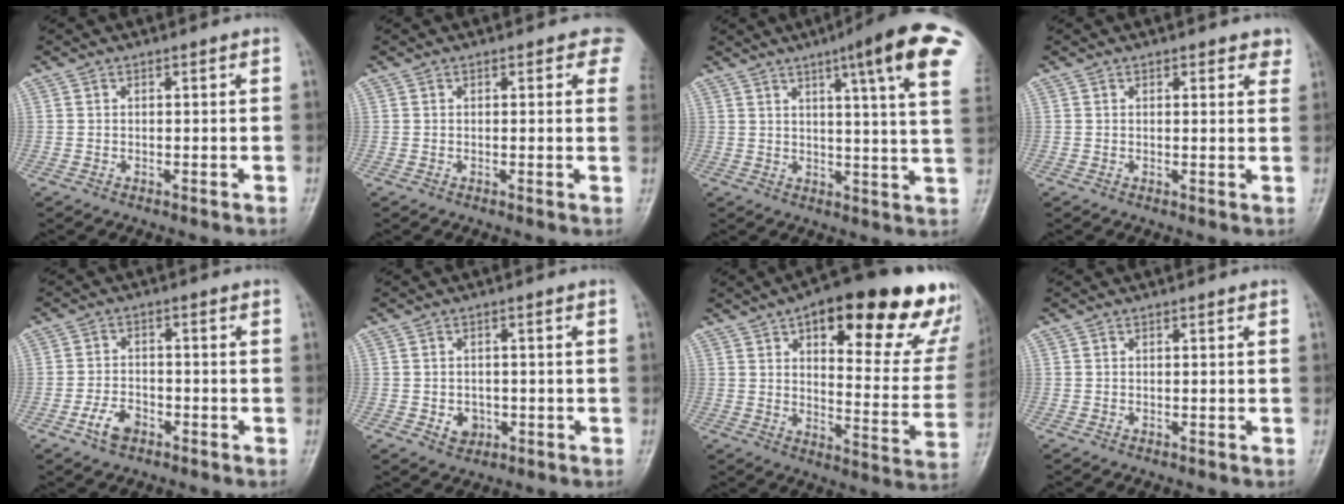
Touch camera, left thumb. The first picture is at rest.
{"total": 3.6, "force": [2.2, 2.0, 1.9], "torque": [0.013, -0.005, 0.008]}
{"total": 16.8, "force": [8.5, 1.4, 14.4], "torque": [-0.180, -0.026, 0.094]}
{"total": 3.0, "force": [2.1, 1.5, 1.6], "torque": [0.008, -0.008, 0.022]}
{"total": 4.7, "force": [-2.6, 2.8, 2.7], "torque": [-0.044, 0.017, -0.048]}
{"total": 3.3, "force": [-0.9, 2.8, 1.5], "torque": [-0.010, 0.003, -0.006]}
{"total": 28.8, "force": [16.3, 10.9, 21.0], "torque": [-0.236, -0.044, 0.216]}
{"total": 0.0}